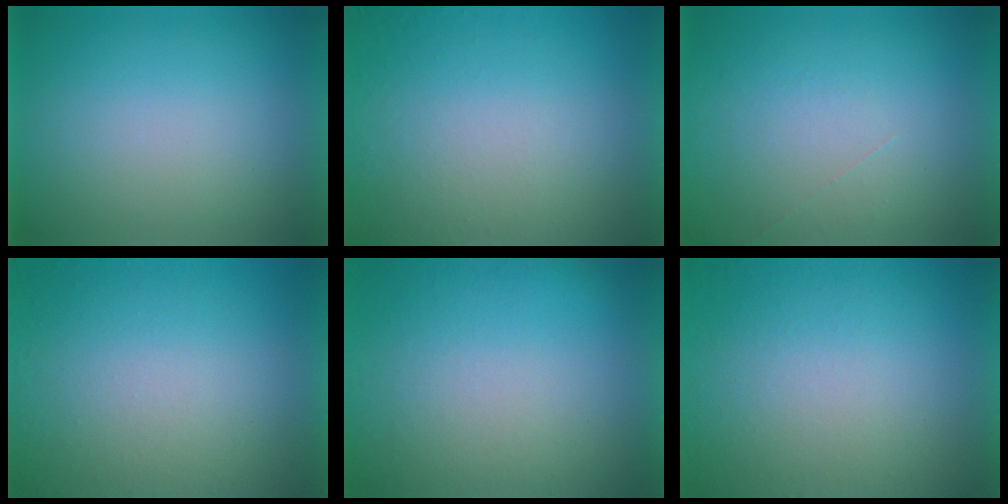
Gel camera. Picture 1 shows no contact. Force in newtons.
{"total": 4.7}
{"total": 1.2}
{"total": 8.7}
{"total": 5.8}
{"total": 7.1}